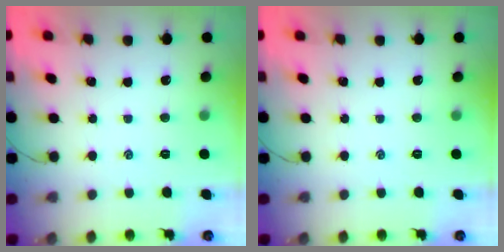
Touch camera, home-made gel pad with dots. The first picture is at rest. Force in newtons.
{"total": 0.0}